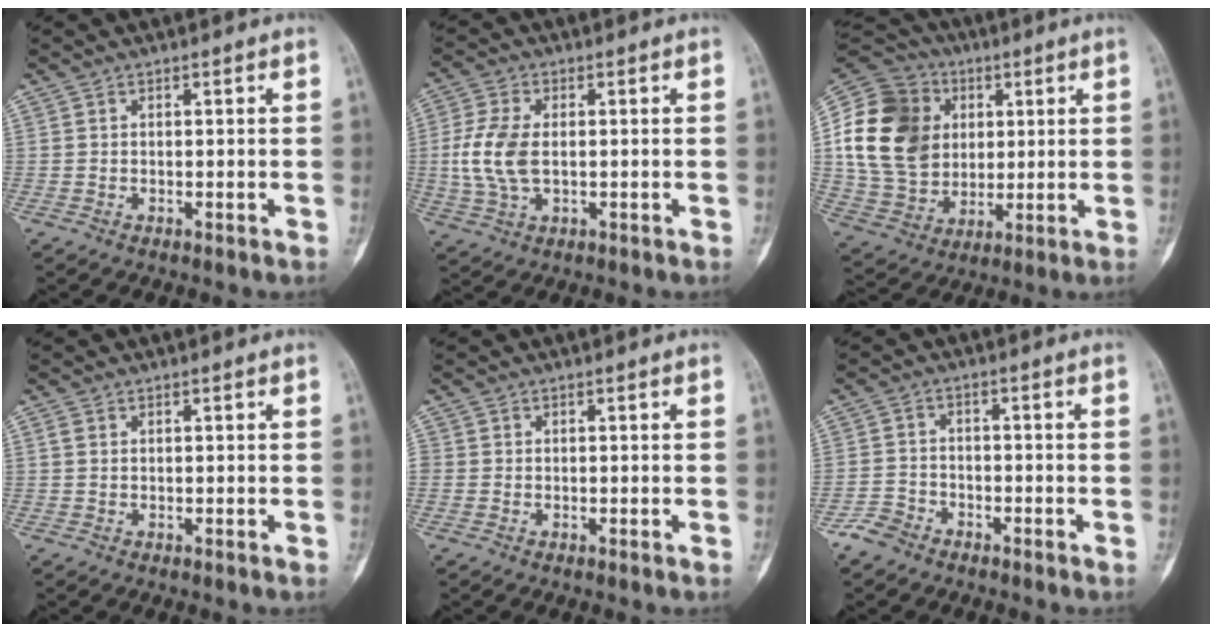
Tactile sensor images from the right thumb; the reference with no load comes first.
{"total": 8.7, "force": [-0.1, 5.0, 7.1], "torque": [-0.158, 0.003, -0.003]}
{"total": 22.3, "force": [3.9, 17.9, 12.7], "torque": [-0.229, 0.015, 0.081]}
{"total": 0.9, "force": [0.3, 0.7, 0.5], "torque": [-0.003, 0.001, 0.004]}
{"total": 1.0, "force": [-0.1, 1.0, 0.2], "torque": [0.009, 0.005, -0.008]}
{"total": 4.2, "force": [-3.2, 2.5, 1.1], "torque": [-0.019, 0.015, -0.066]}